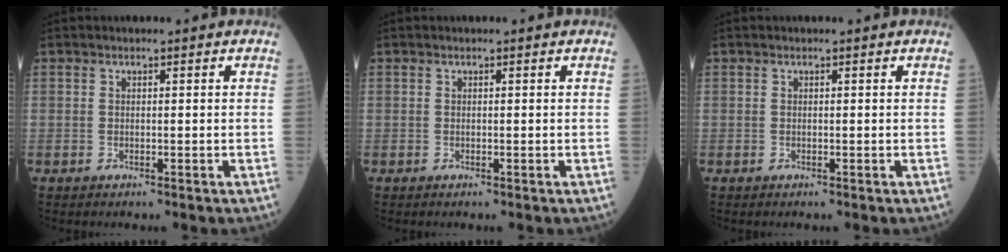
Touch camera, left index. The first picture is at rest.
{"total": 0.0}
{"total": 0.0}